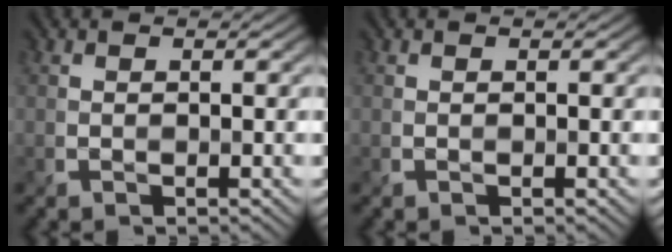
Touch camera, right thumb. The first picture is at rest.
{"total": 0.0}